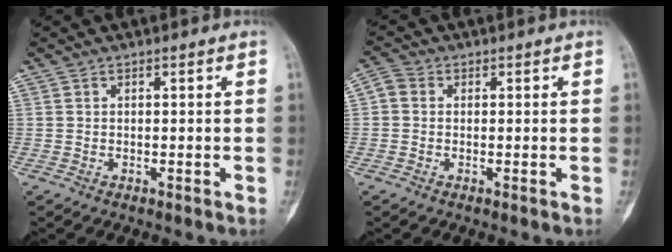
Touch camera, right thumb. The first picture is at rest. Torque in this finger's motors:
{"motor_torque": [0.27, 0.16, 0.24, -0.36, 0.02]}